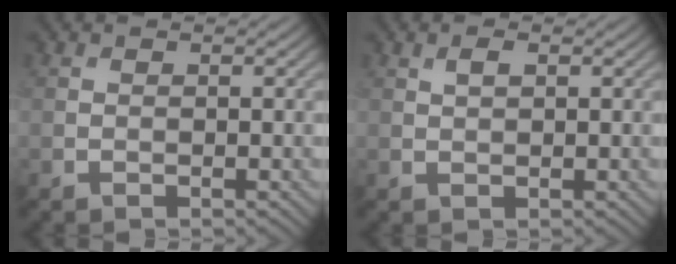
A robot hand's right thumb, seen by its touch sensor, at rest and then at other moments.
{"total": 1.3, "force": [0.6, 0.6, 1.1], "torque": [-0.024, 0.002, 0.013]}